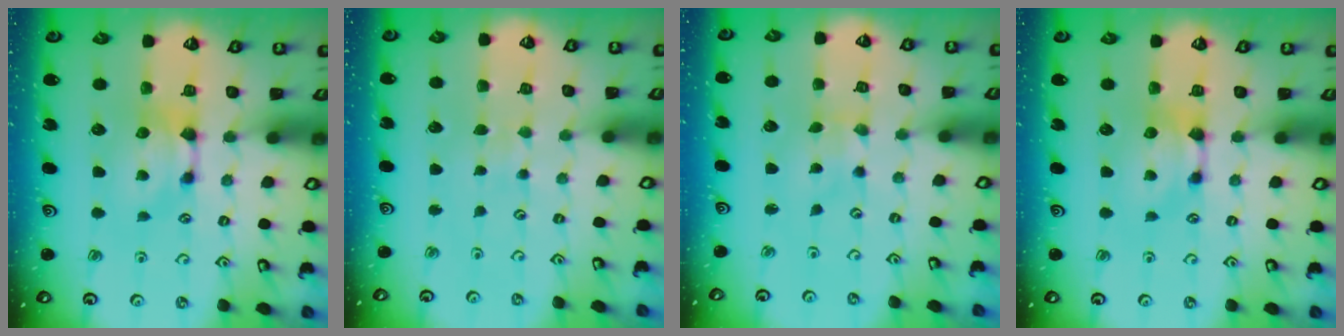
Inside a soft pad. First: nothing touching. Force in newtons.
{"total": 4.9, "press": 4.9, "slide": 0.1}
{"total": 3.4, "press": 3.3, "slide": 0.7}
{"total": 0.0}